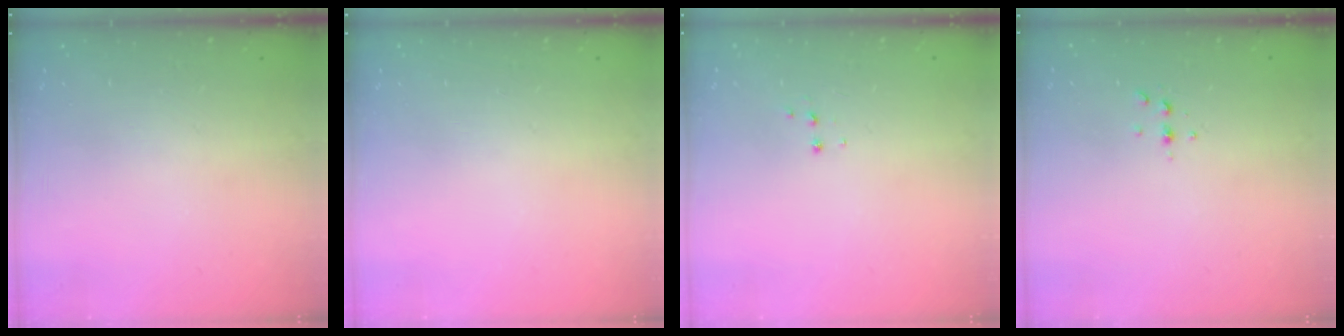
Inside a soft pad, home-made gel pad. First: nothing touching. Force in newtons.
{"total": 0.0}
{"total": 3.3, "press": 3.2, "slide": 0.4}
{"total": 3.7, "press": 3.6, "slide": 0.5}